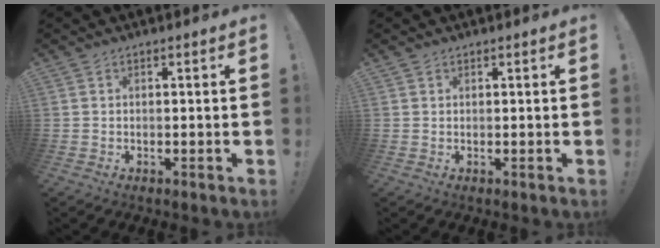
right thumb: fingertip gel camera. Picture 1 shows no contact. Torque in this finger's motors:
{"motor_torque": [-0.11, -0.03, -0.20, 0.03, 0.10]}